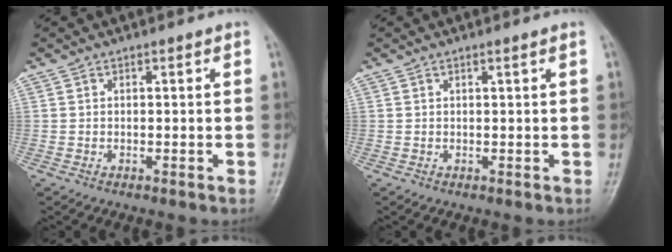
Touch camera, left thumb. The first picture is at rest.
{"total": 0.6, "force": [0.3, -0.1, 0.5], "torque": [-0.011, -0.001, 0.008]}